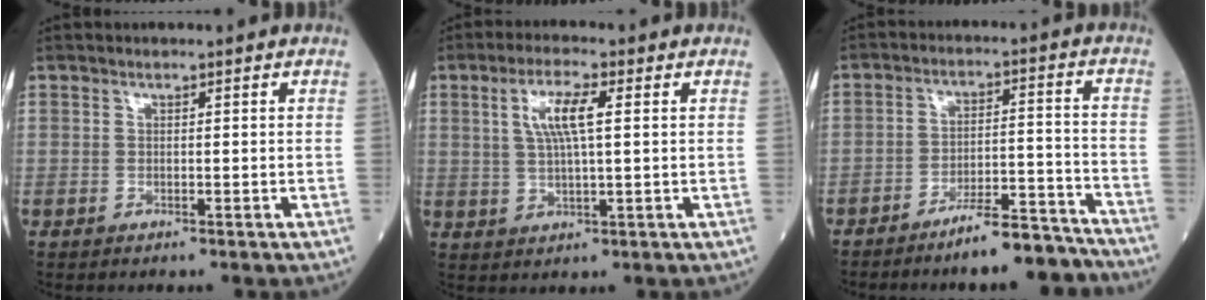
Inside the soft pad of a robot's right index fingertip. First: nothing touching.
{"total": 6.3, "force": [1.7, 0.9, 5.9], "torque": [-0.123, 0.007, 0.036]}
{"total": 8.5, "force": [-7.4, 1.7, 3.9], "torque": [-0.054, 0.025, -0.119]}